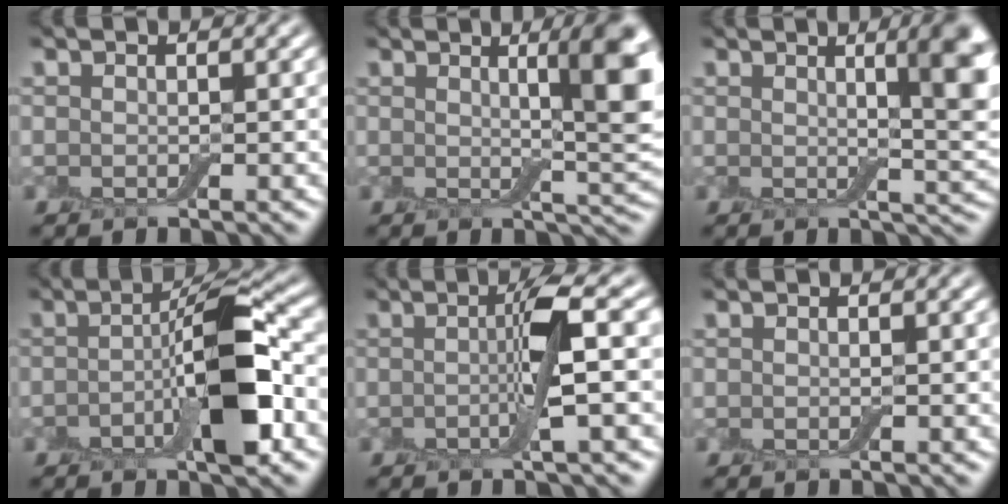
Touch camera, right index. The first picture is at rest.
{"total": 7.1, "force": [2.2, 1.2, 6.6], "torque": [-0.072, 0.005, 0.035]}
{"total": 6.4, "force": [2.0, 1.3, 6.0], "torque": [-0.059, 0.004, 0.029]}
{"total": 7.2, "force": [-2.1, 1.9, 6.7], "torque": [-0.105, 0.013, -0.042]}
{"total": 4.1, "force": [-0.1, 0.0, 4.1], "torque": [-0.075, 0.007, -0.008]}
{"total": 0.0}